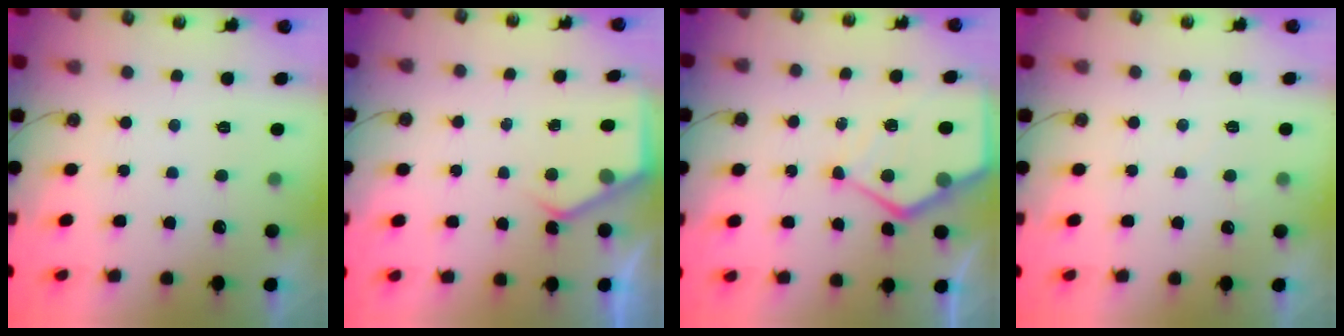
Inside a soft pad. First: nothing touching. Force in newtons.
{"total": 3.7, "press": 3.6, "slide": 0.5}
{"total": 10.8, "press": 10.7, "slide": 1.1}
{"total": 1.9, "press": 1.9, "slide": 0.3}